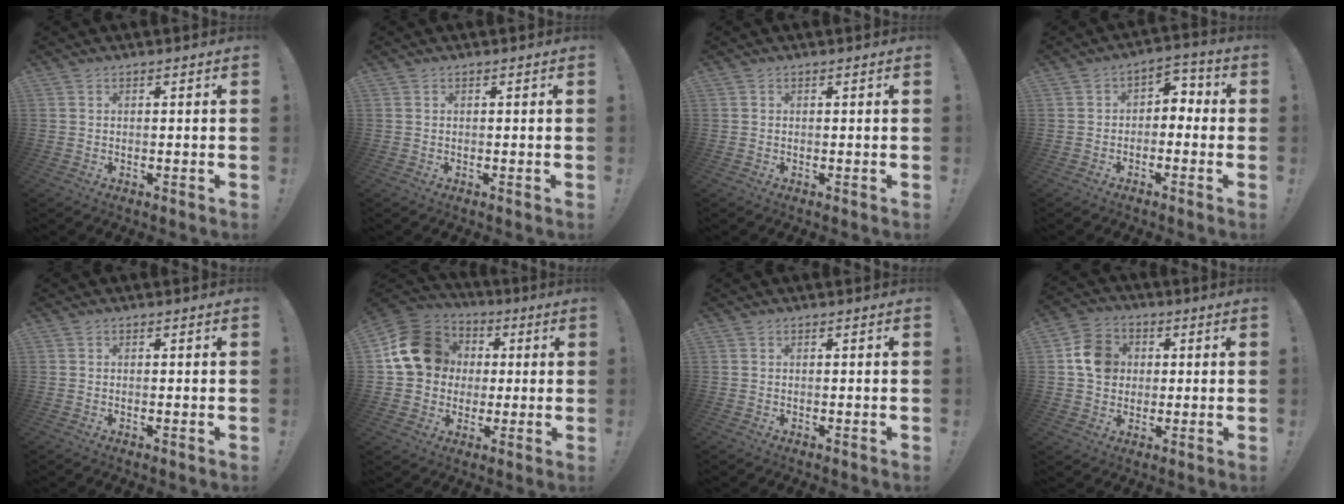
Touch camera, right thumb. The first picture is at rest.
{"total": 0.0}
{"total": 0.0}
{"total": 4.7, "force": [-2.6, 3.5, 1.7], "torque": [-0.015, 0.023, -0.048]}
{"total": 0.0}
{"total": 17.8, "force": [3.6, 15.1, 8.7], "torque": [-0.133, 0.004, 0.081]}
{"total": 0.0}
{"total": 10.5, "force": [1.9, 9.2, 4.6], "torque": [-0.055, 0.005, 0.041]}